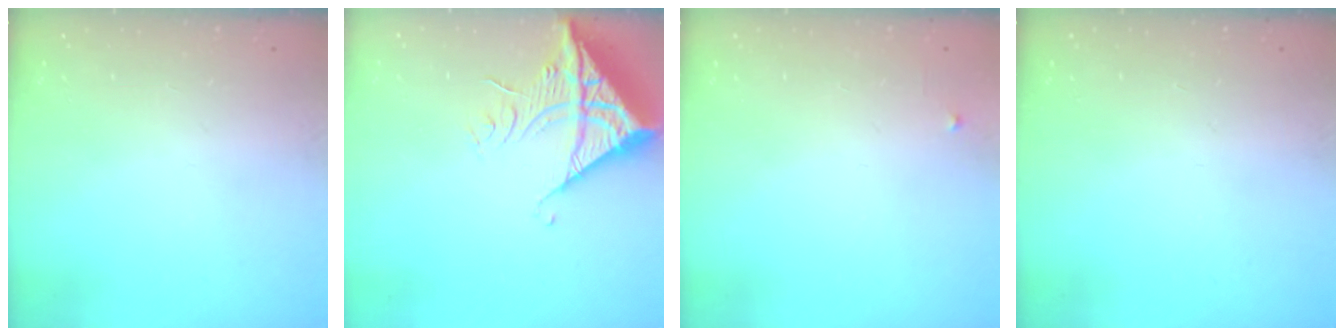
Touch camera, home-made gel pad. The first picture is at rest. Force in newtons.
{"total": 15.7, "press": 15.6, "slide": 1.8}
{"total": 2.4, "press": 2.3, "slide": 0.4}
{"total": 0.0}